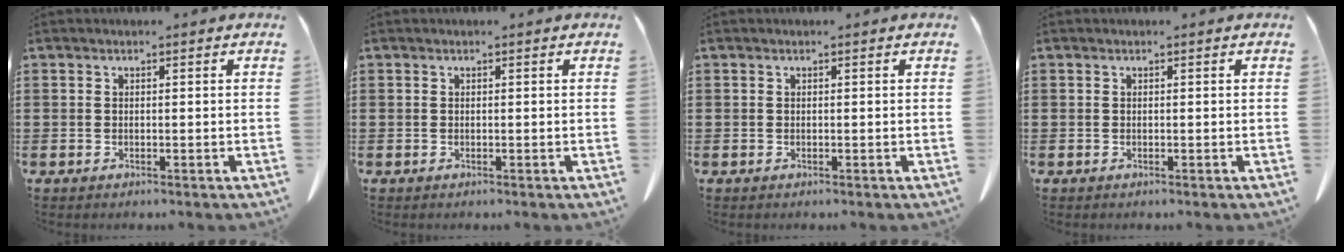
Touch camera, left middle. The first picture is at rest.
{"total": 0.0}
{"total": 0.0}
{"total": 0.0}